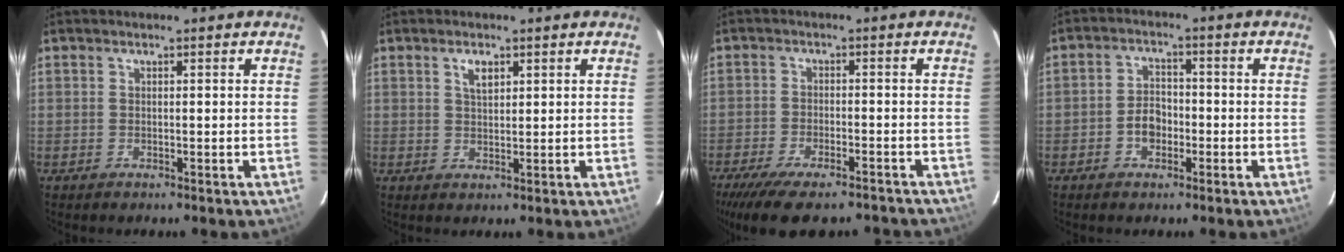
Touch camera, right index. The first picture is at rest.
{"total": 2.8, "force": [1.4, 1.4, 2.0], "torque": [-0.033, 0.004, 0.025]}
{"total": 16.9, "force": [-13.6, 5.4, 8.4], "torque": [-0.181, -0.034, -0.201]}
{"total": 4.4, "force": [-1.9, 3.3, 2.3], "torque": [-0.045, 0.014, -0.030]}